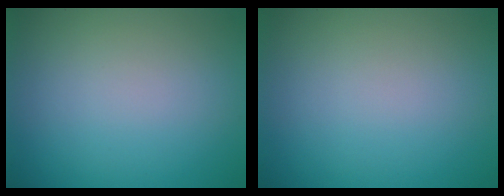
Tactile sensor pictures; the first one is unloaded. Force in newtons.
{"total": 0.0}